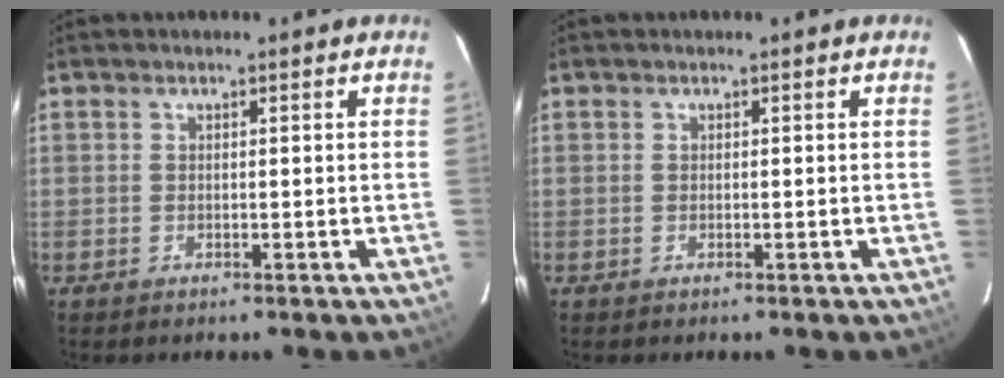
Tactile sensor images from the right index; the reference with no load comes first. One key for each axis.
{"total": 0.0}